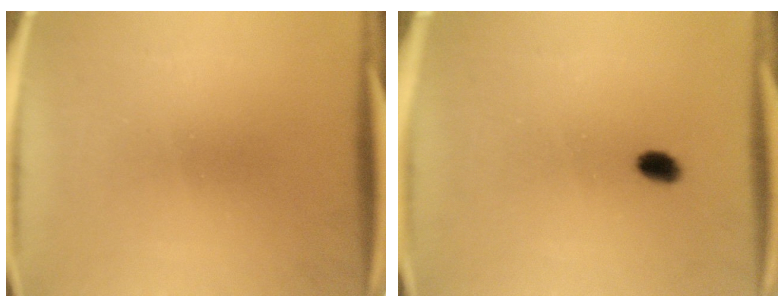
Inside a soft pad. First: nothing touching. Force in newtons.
{"total": 2.4}